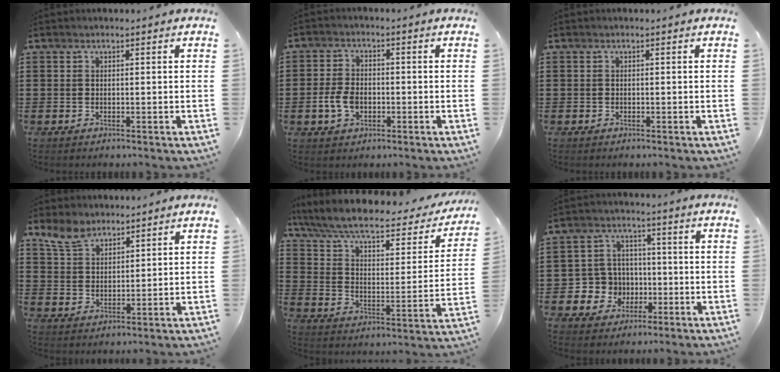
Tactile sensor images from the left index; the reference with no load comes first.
{"total": 4.7, "force": [-1.2, 3.0, 3.4], "torque": [-0.084, -0.001, -0.027]}
{"total": 0.0}
{"total": 5.7, "force": [4.5, 2.8, 2.1], "torque": [-0.059, -0.006, 0.087]}
{"total": 8.1, "force": [6.3, 1.7, 4.8], "torque": [-0.116, -0.037, 0.105]}
{"total": 6.3, "force": [-1.1, 6.1, 0.9], "torque": [-0.048, 0.010, -0.018]}